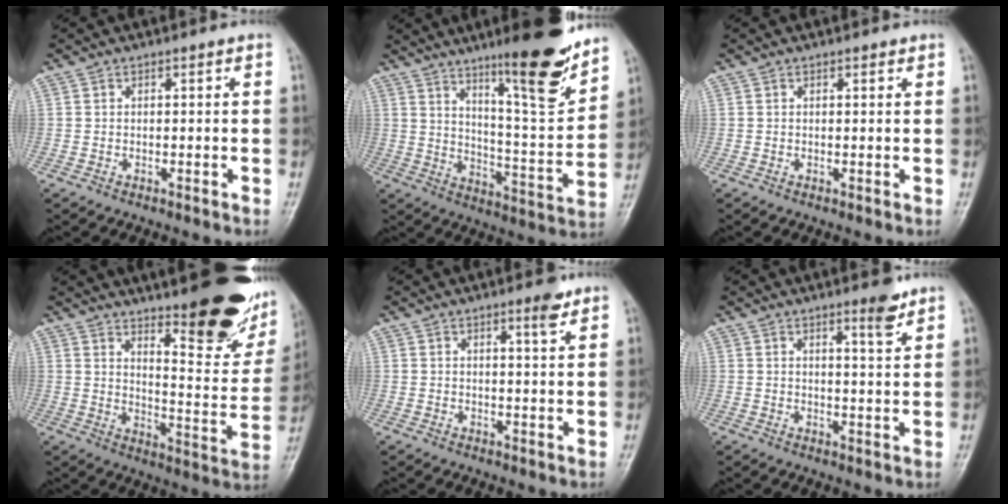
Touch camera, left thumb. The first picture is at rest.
{"total": 17.2, "force": [12.1, 2.6, 12.0], "torque": [-0.153, -0.083, 0.193]}
{"total": 1.0, "force": [0.7, 0.4, 0.5], "torque": [-0.007, -0.004, 0.009]}
{"total": 22.7, "force": [15.6, 6.4, 15.2], "torque": [-0.167, -0.107, 0.213]}
{"total": 3.5, "force": [2.4, 0.6, 2.5], "torque": [-0.034, -0.016, 0.035]}
{"total": 4.4, "force": [3.2, 0.7, 3.0], "torque": [-0.039, -0.026, 0.046]}